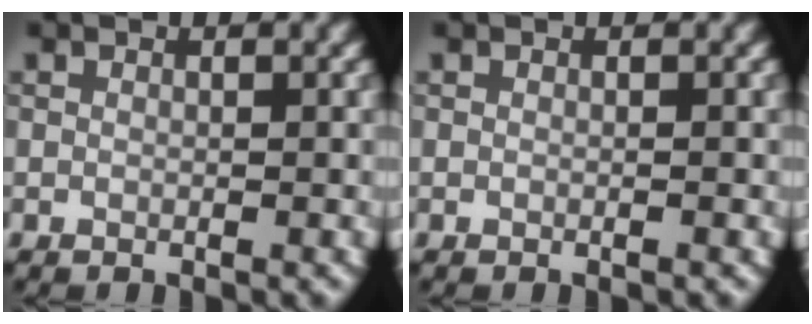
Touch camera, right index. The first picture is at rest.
{"total": 0.0}